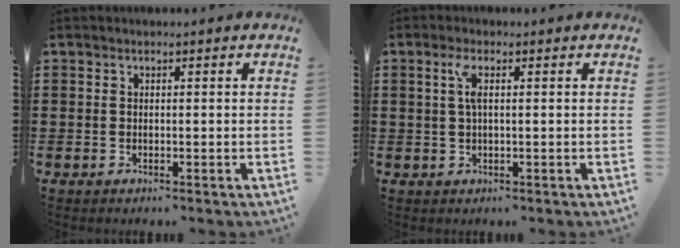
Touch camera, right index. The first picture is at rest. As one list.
[{"total": 2.4, "force": [0.5, 0.4, 2.3], "torque": [-0.047, 0.003, 0.007]}]